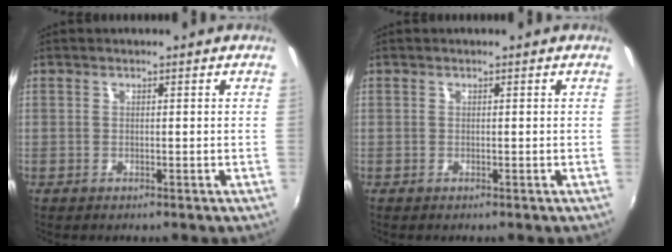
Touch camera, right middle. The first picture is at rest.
{"total": 0.0}